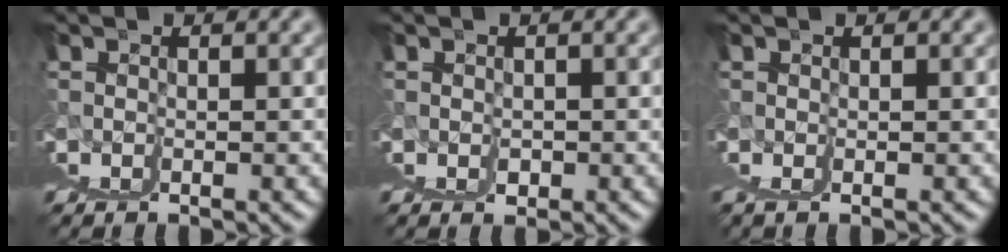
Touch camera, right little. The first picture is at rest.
{"total": 1.2, "force": [0.1, 1.2, 0.4], "torque": [-0.006, -0.009, 0.006]}
{"total": 0.8, "force": [0.5, -0.4, 0.4], "torque": [0.006, 0.010, 0.006]}